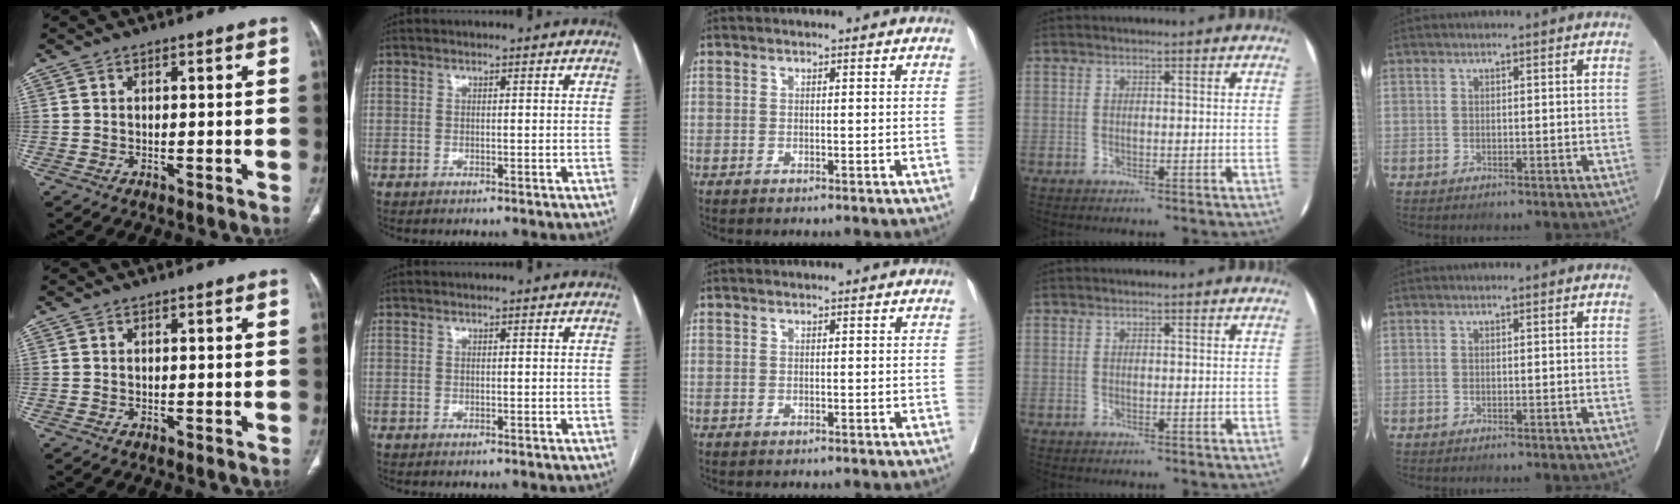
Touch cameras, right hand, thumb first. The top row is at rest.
{}